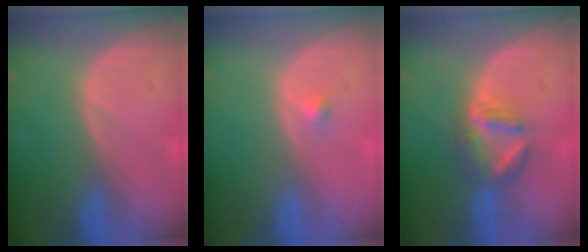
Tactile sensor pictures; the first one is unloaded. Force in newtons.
{"total": 1.1, "press": 0.9, "slide": 0.5}
{"total": 5.9, "press": 5.4, "slide": 2.5}